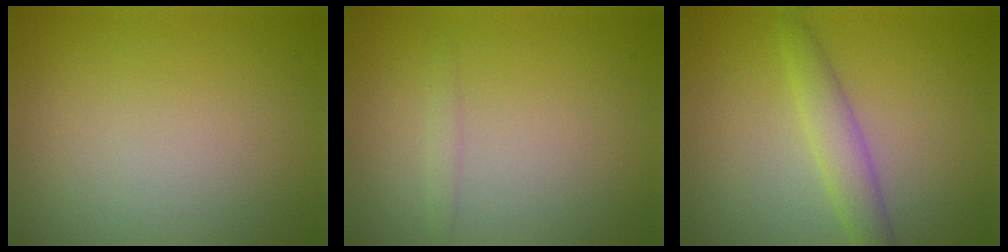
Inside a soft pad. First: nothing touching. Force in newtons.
{"total": 0.8, "press": 0.8, "slide": 0.0}
{"total": 2.6, "press": 2.6, "slide": 0.1}